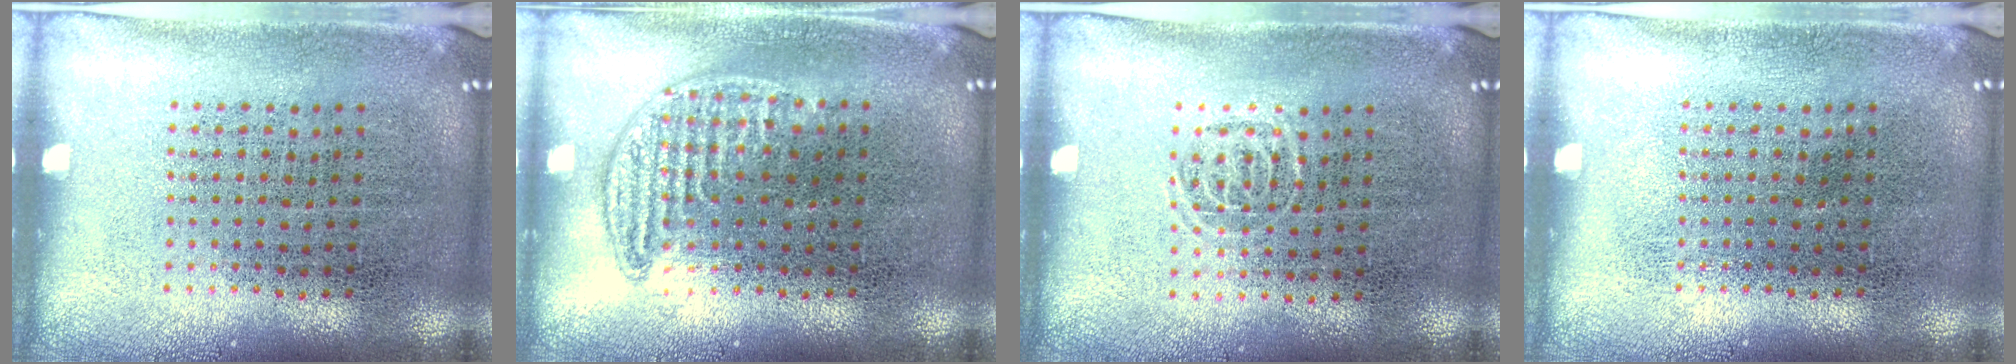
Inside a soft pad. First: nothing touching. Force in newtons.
{"total": 0.8, "press": 0.8, "slide": 0.3}
{"total": 0.6, "press": 0.4, "slide": 0.4}
{"total": 0.0}